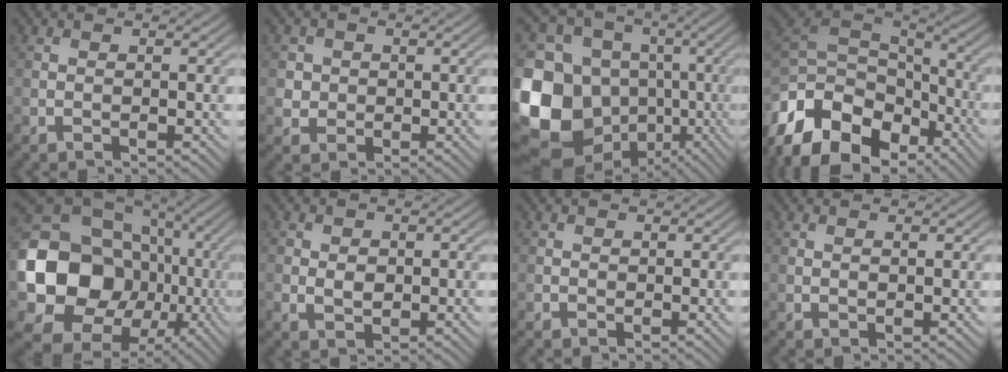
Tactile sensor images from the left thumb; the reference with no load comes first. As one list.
[{"total": 3.4, "force": [0.7, 3.2, 0.8], "torque": [-0.030, -0.008, 0.016]}, {"total": 18.1, "force": [-4.1, 15.3, 8.8], "torque": [-0.265, -0.012, -0.060]}, {"total": 16.1, "force": [-8.5, 9.8, 9.5], "torque": [-0.254, -0.021, -0.143]}, {"total": 20.4, "force": [-2.3, 17.4, 10.4], "torque": [-0.219, -0.040, -0.045]}, {"total": 2.7, "force": [0.0, 2.0, 1.8], "torque": [-0.035, -0.003, -0.001]}, {"total": 0.7, "force": [0.2, 0.7, 0.1], "torque": [-0.001, -0.004, 0.002]}, {"total": 0.6, "force": [0.4, 0.2, 0.4], "torque": [-0.007, -0.002, 0.007]}]